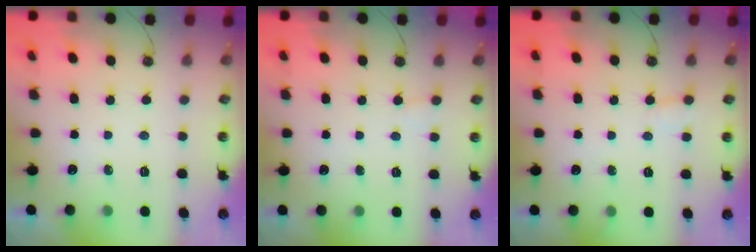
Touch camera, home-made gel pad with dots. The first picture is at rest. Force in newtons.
{"total": 2.9, "press": 2.9, "slide": 0.2}
{"total": 4.7, "press": 4.7, "slide": 0.3}